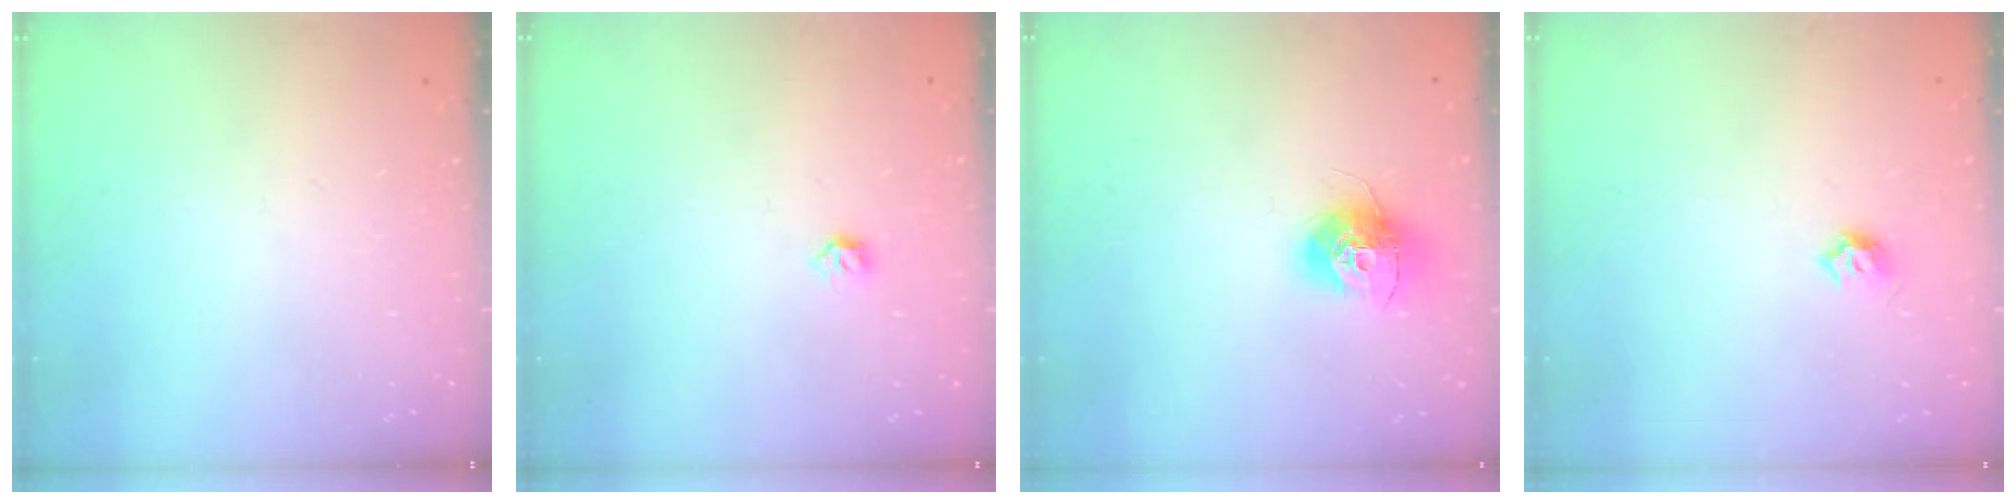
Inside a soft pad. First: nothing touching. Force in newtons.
{"total": 3.4, "press": 3.3, "slide": 0.7}
{"total": 12.1, "press": 12.1, "slide": 0.8}
{"total": 4.1, "press": 4.0, "slide": 0.7}